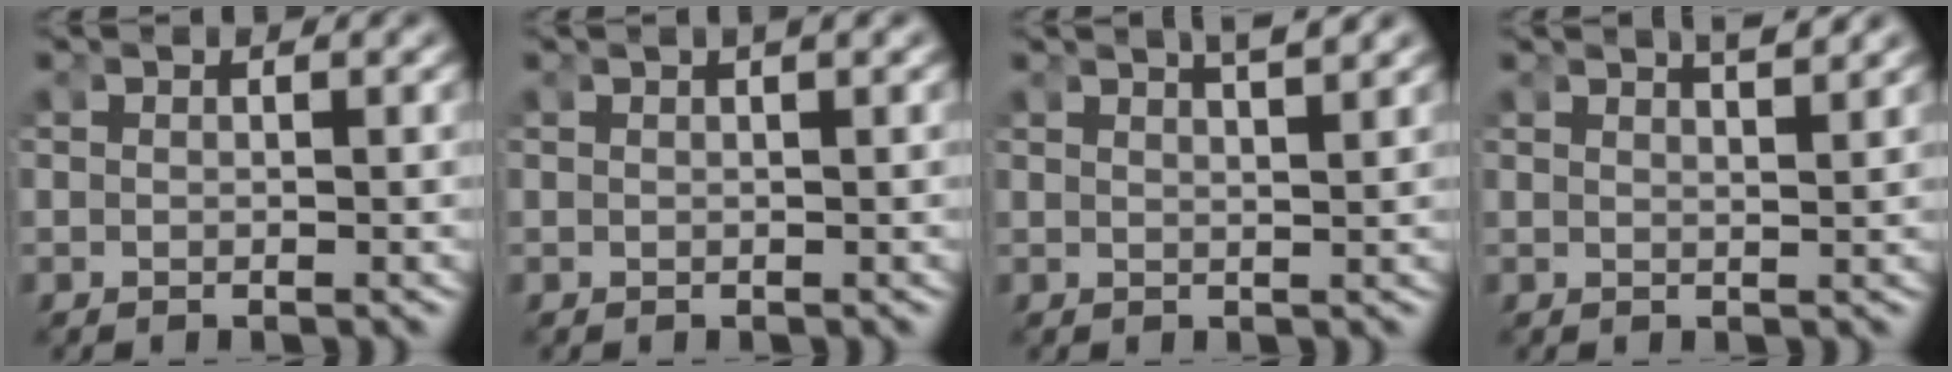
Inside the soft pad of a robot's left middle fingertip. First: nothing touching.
{"total": 0.8, "force": [0.5, -0.4, 0.5], "torque": [-0.001, 0.006, 0.009]}
{"total": 3.1, "force": [2.6, -0.4, 1.8], "torque": [-0.023, -0.001, 0.048]}
{"total": 2.5, "force": [2.1, -0.7, 1.1], "torque": [-0.014, -0.006, 0.042]}